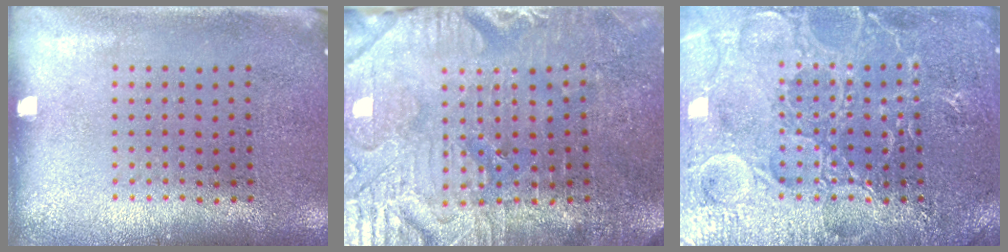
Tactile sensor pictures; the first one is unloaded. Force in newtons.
{"total": 4.0, "press": 3.9, "slide": 1.0}
{"total": 6.8, "press": 6.7, "slide": 1.0}